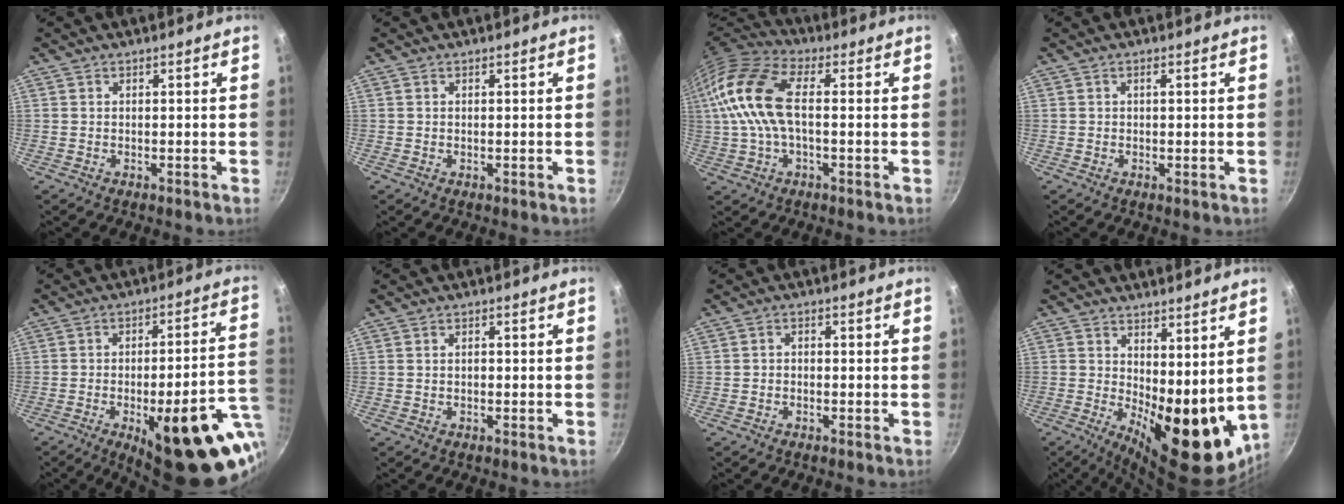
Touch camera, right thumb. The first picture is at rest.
{"total": 0.0}
{"total": 15.4, "force": [1.2, 7.9, 13.1], "torque": [-0.276, 0.027, 0.005]}
{"total": 0.8, "force": [0.2, 0.3, 0.7], "torque": [-0.012, 0.000, 0.001]}
{"total": 26.5, "force": [-9.4, 9.0, 23.1], "torque": [-0.250, 0.019, -0.118]}
{"total": 0.6, "force": [-0.2, 0.4, 0.4], "torque": [-0.007, 0.003, -0.002]}
{"total": 1.4, "force": [-0.7, 0.9, 0.7], "torque": [-0.014, 0.007, -0.016]}
{"total": 16.1, "force": [1.8, 7.4, 14.2], "torque": [-0.143, -0.033, 0.044]}